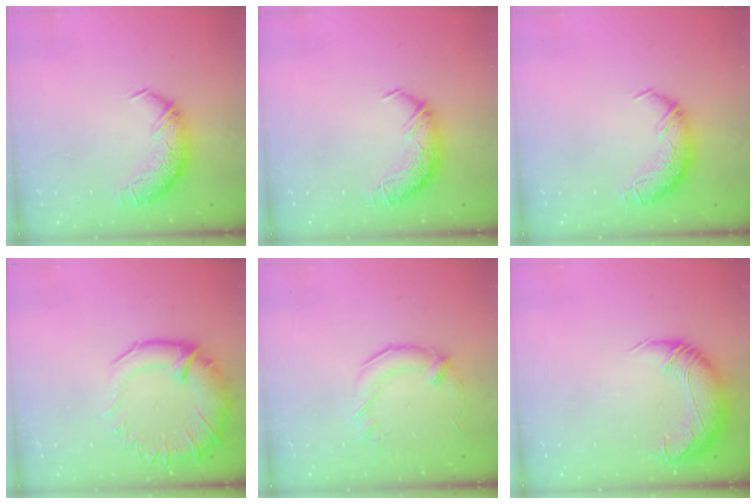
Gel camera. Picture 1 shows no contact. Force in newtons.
{"total": 0.0}
{"total": 0.0}
{"total": 6.1, "press": 4.8, "slide": 3.7}
{"total": 1.3, "press": 0.5, "slide": 1.2}
{"total": 3.3, "press": 0.6, "slide": 3.3}